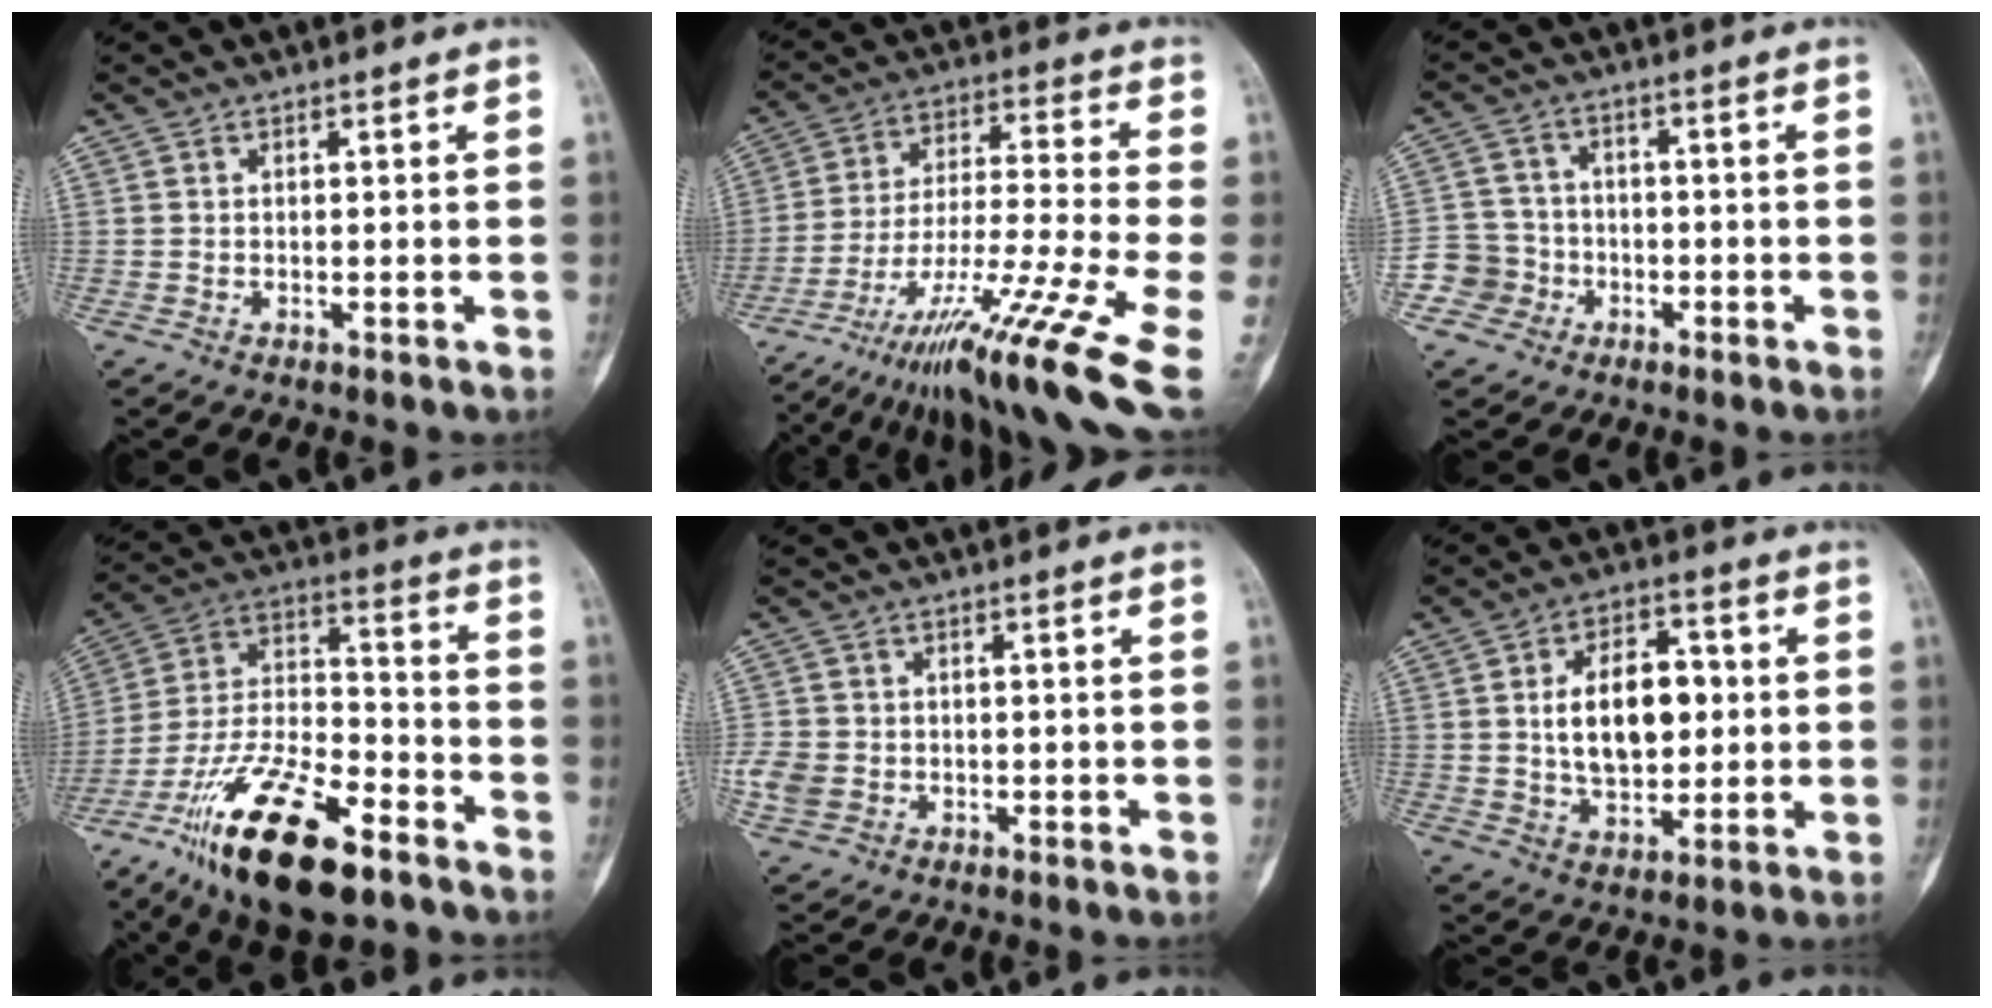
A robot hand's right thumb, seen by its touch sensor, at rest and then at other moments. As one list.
[{"total": 18.3, "force": [-11.5, -0.3, 14.2], "torque": [-0.278, 0.043, -0.197]}, {"total": 6.7, "force": [-3.1, 5.9, 0.0], "torque": [0.033, 0.029, -0.061]}, {"total": 22.8, "force": [-14.3, 8.4, 15.6], "torque": [-0.308, 0.065, -0.256]}, {"total": 5.8, "force": [-1.7, 4.9, 2.6], "torque": [-0.061, 0.014, -0.029]}, {"total": 13.6, "force": [1.2, 8.4, 10.6], "torque": [-0.143, 0.011, 0.023]}]